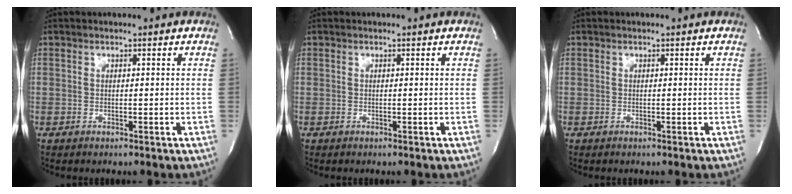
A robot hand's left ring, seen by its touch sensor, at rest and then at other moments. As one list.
[{"total": 0.0}, {"total": 0.0}]